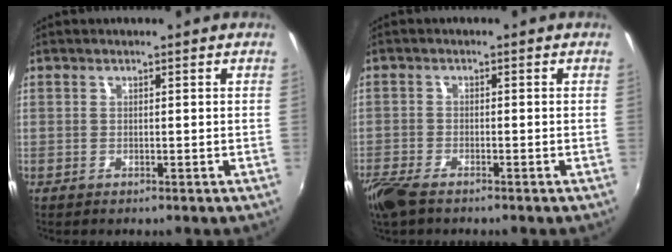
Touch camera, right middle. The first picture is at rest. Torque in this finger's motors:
{"motor_torque": [0.25, -0.28, 0.07, 0.10]}